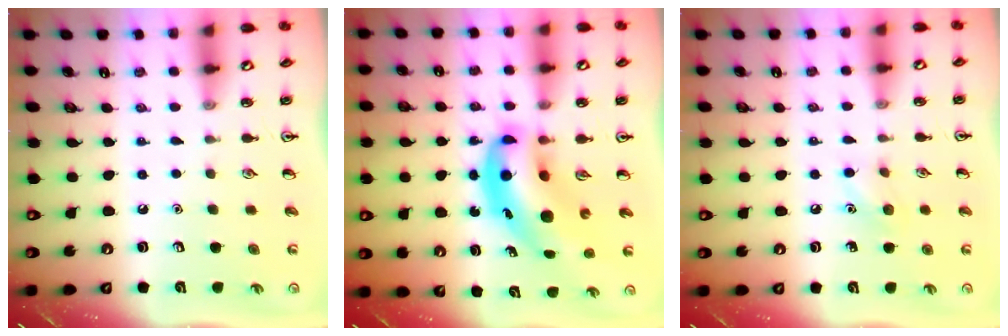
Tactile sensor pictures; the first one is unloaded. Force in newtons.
{"total": 11.3, "press": 10.8, "slide": 3.3}
{"total": 7.4, "press": 7.1, "slide": 2.1}